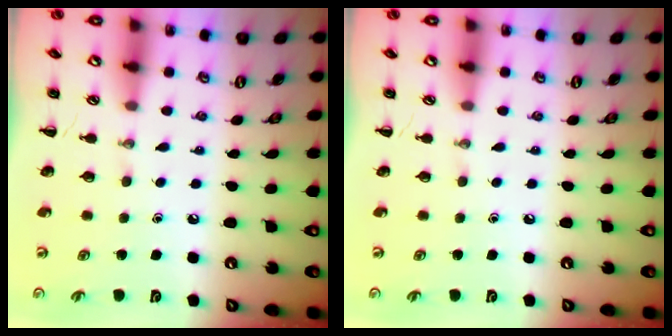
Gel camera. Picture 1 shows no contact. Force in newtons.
{"total": 0.0}